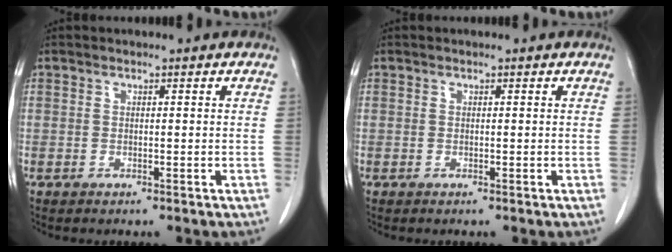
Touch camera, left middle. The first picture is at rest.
{"total": 0.0}